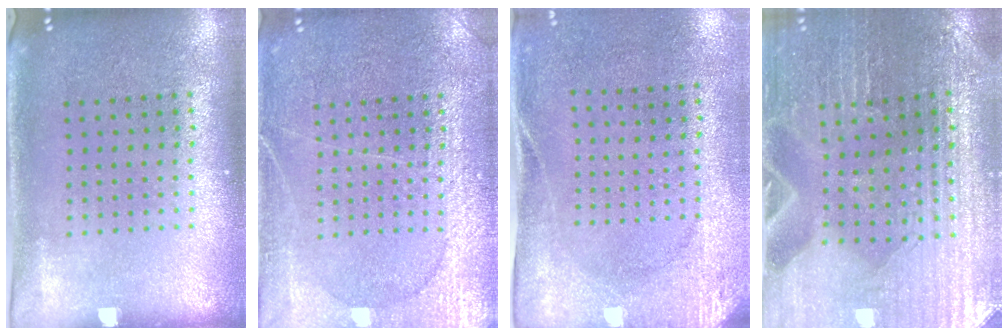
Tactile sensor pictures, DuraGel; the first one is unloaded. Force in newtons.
{"total": 4.9, "press": 4.9, "slide": 0.6}
{"total": 2.7, "press": 2.1, "slide": 1.7}
{"total": 2.2, "press": 2.1, "slide": 0.2}